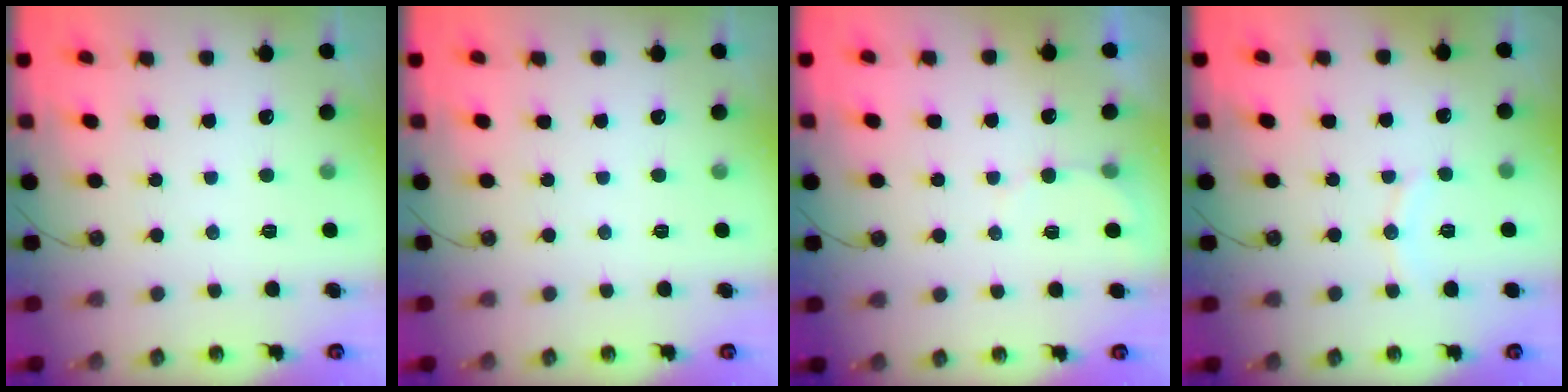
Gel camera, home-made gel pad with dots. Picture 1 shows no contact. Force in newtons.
{"total": 0.0}
{"total": 3.3, "press": 3.3, "slide": 0.3}
{"total": 5.1, "press": 5.0, "slide": 0.5}